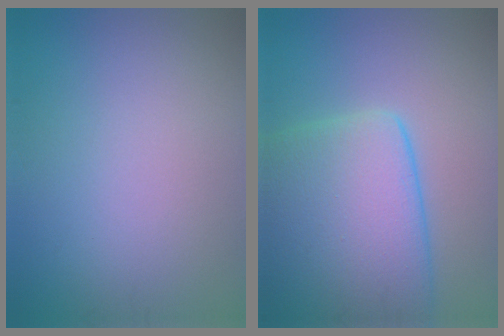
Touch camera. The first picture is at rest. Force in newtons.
{"total": 10.4, "press": 10.4, "slide": 0.4}